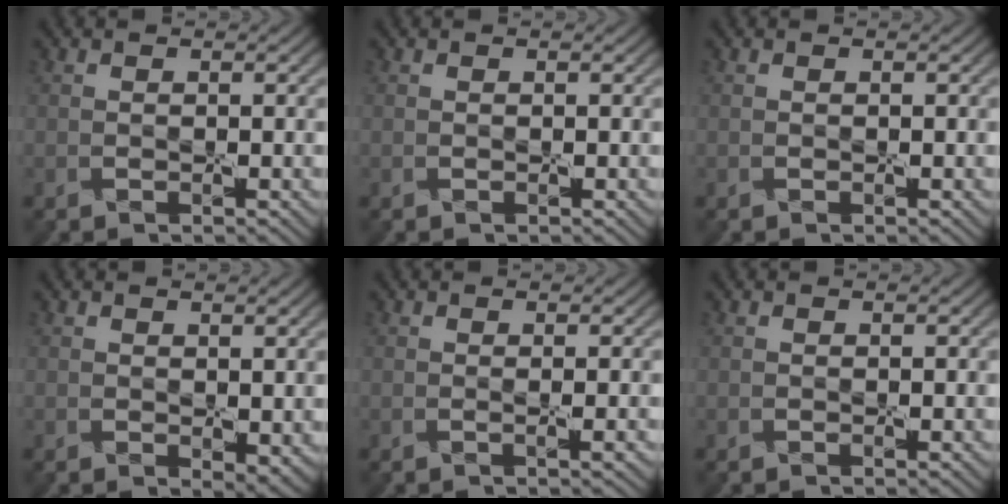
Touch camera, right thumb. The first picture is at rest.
{"total": 0.0}
{"total": 0.0}
{"total": 1.8, "force": [0.4, 1.0, 1.4], "torque": [-0.026, -0.011, 0.013]}
{"total": 1.2, "force": [0.0, 0.1, 1.2], "torque": [-0.021, 0.004, -0.003]}
{"total": 0.0}